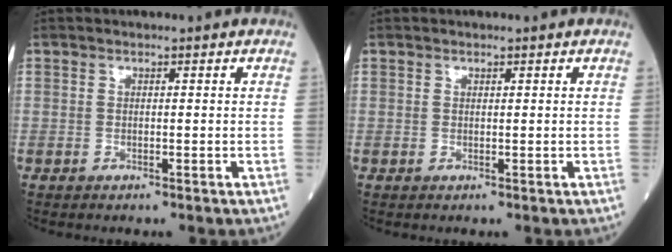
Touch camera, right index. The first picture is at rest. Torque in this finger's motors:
{"motor_torque": [-0.08, -0.07, -0.06, -0.01]}